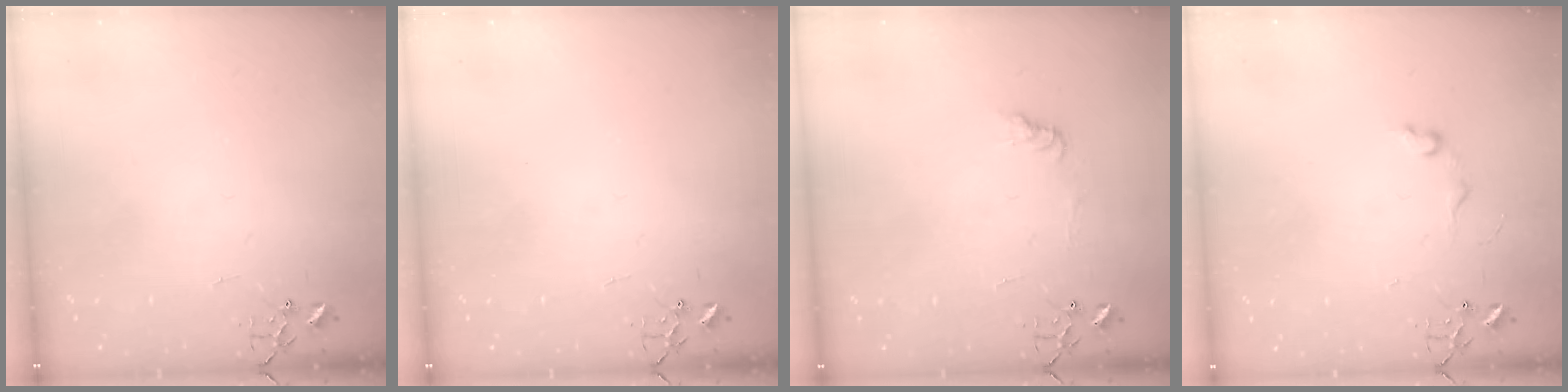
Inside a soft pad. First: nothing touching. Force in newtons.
{"total": 0.0}
{"total": 7.3, "press": 7.3, "slide": 0.8}
{"total": 6.1, "press": 6.0, "slide": 0.7}